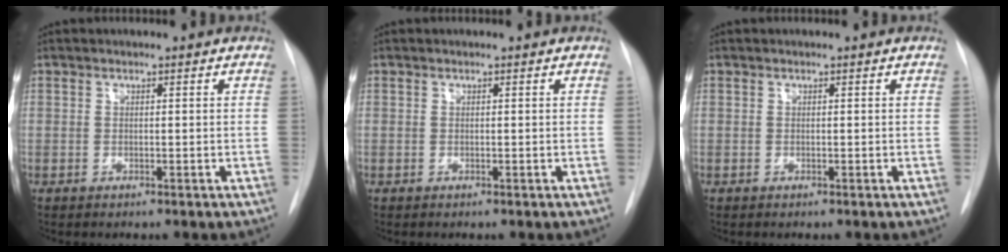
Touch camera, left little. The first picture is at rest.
{"total": 0.0}
{"total": 0.0}